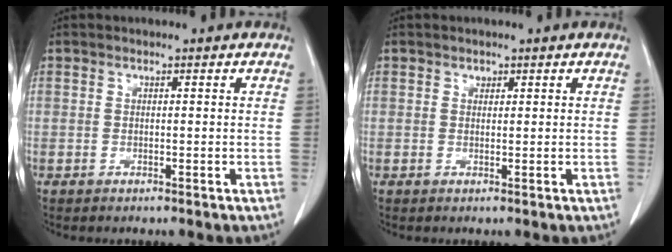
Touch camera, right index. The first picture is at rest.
{"total": 0.7, "force": [0.4, 0.5, 0.2], "torque": [0.001, -0.002, 0.005]}